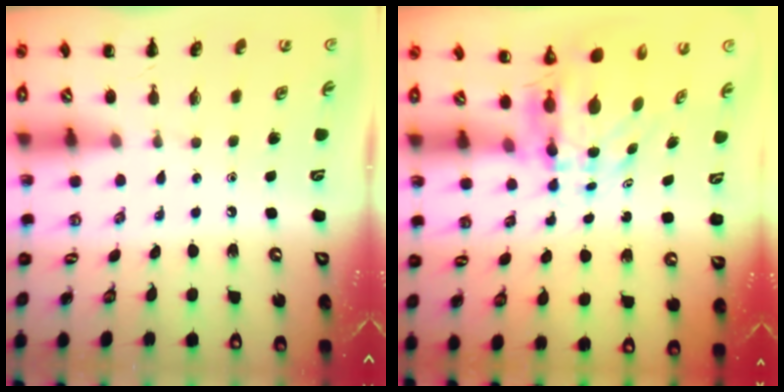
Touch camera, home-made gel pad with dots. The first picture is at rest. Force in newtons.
{"total": 6.2, "press": 6.0, "slide": 1.7}